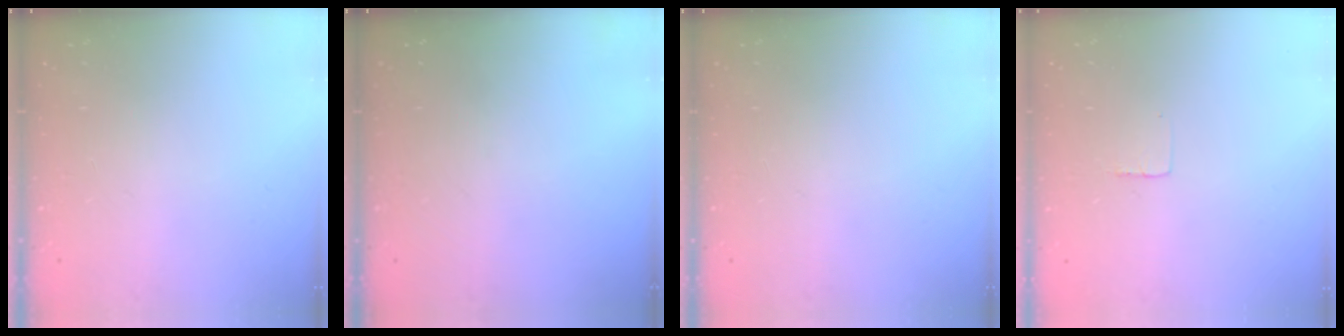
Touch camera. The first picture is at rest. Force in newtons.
{"total": 0.0}
{"total": 0.0}
{"total": 2.3, "press": 2.3, "slide": 0.1}